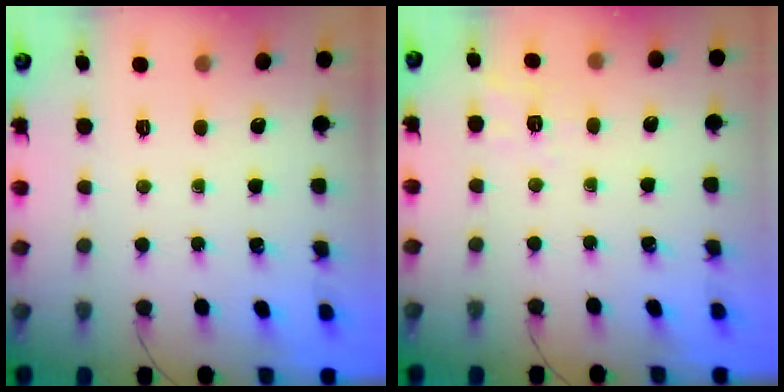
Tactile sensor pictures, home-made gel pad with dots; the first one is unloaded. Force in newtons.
{"total": 2.2, "press": 0.2, "slide": 2.2}